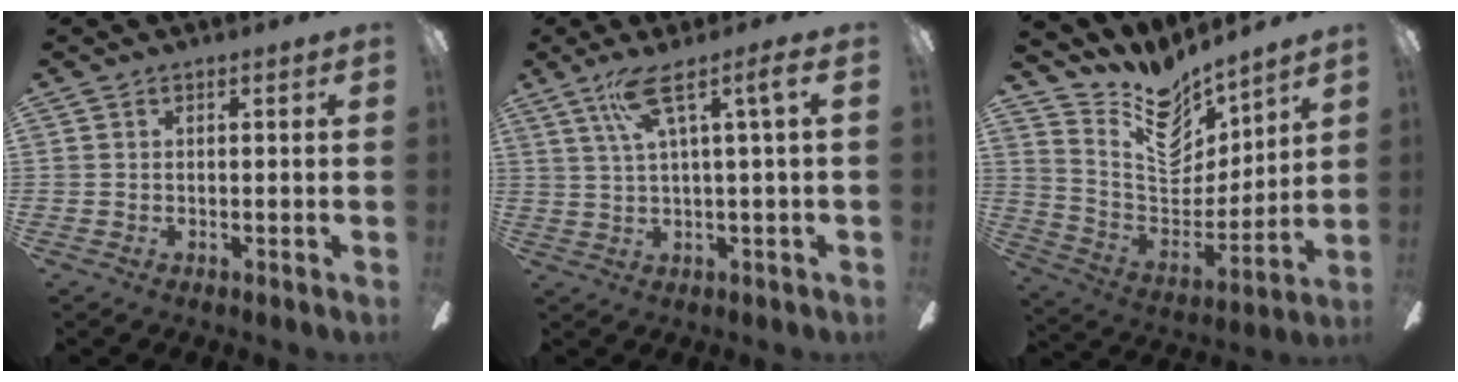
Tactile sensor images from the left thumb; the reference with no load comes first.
{"total": 8.9, "force": [3.7, 1.5, 8.0], "torque": [-0.154, 0.002, 0.060]}
{"total": 14.4, "force": [11.3, 7.0, 5.4], "torque": [-0.099, -0.092, 0.205]}